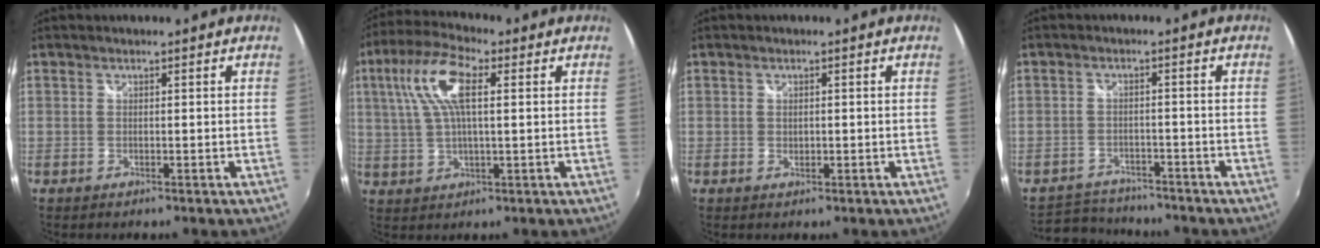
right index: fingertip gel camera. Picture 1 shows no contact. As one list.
[{"total": 11.1, "force": [3.2, 3.9, 9.9], "torque": [-0.198, 0.022, 0.058]}, {"total": 0.7, "force": [0.0, 0.6, 0.5], "torque": [-0.006, 0.002, 0.001]}, {"total": 7.2, "force": [-6.5, 3.0, 0.9], "torque": [-0.037, 0.013, -0.102]}]